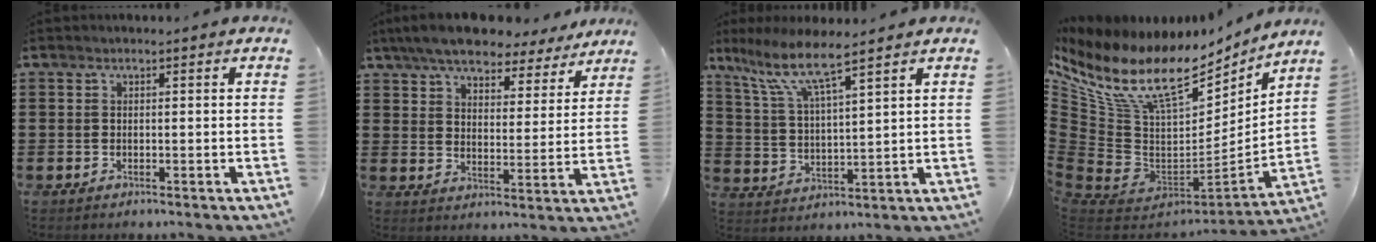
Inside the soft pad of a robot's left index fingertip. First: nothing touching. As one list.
[{"total": 7.7, "force": [7.0, 1.5, 2.6], "torque": [-0.081, -0.024, 0.128]}, {"total": 7.7, "force": [5.9, 0.6, 4.8], "torque": [-0.116, -0.023, 0.101]}, {"total": 17.3, "force": [11.1, 7.8, 10.7], "torque": [-0.244, -0.078, 0.194]}]